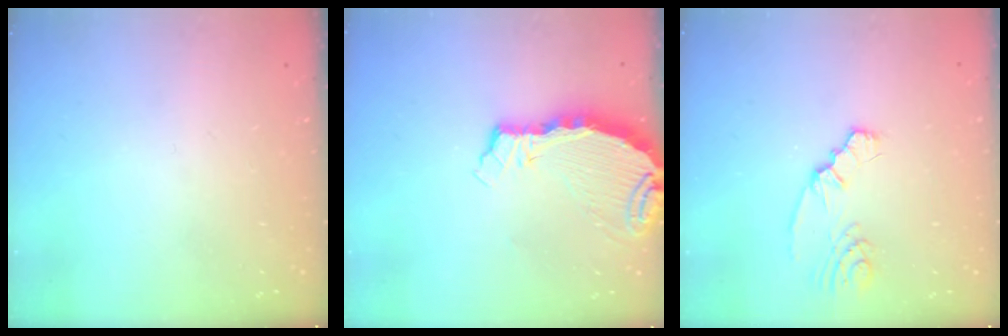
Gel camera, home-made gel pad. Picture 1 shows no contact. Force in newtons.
{"total": 5.7, "press": 5.7, "slide": 0.6}
{"total": 2.7, "press": 2.6, "slide": 0.8}